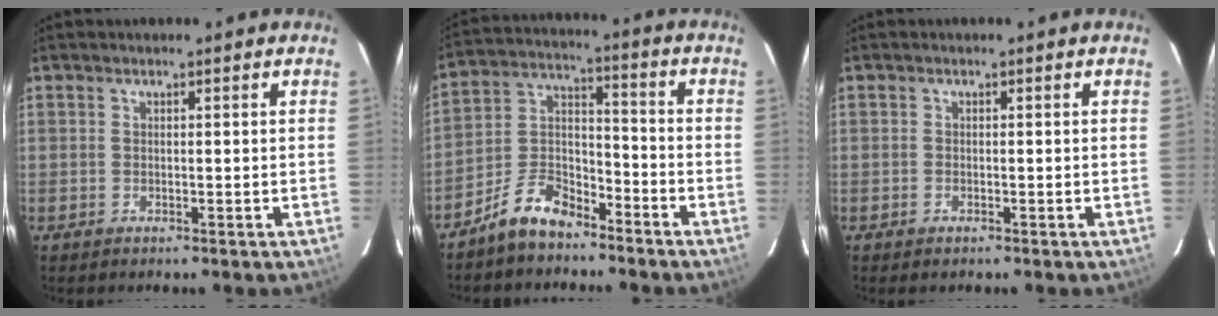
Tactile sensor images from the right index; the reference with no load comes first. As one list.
[{"total": 9.6, "force": [-7.2, 4.5, 4.4], "torque": [-0.103, 0.037, -0.134]}, {"total": 0.7, "force": [-0.6, 0.4, 0.2], "torque": [-0.005, -0.001, -0.011]}]